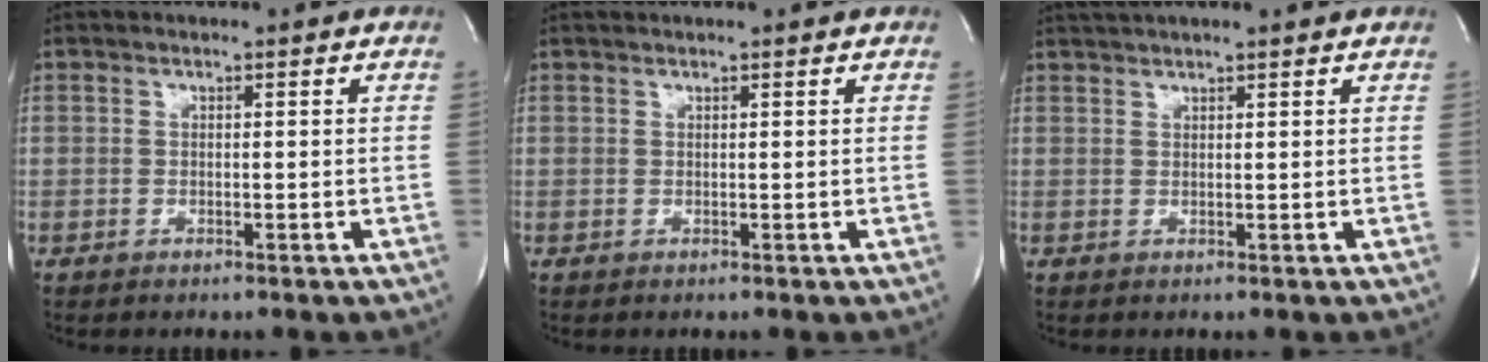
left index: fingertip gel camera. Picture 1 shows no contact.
{"total": 2.3, "force": [2.2, 0.0, 0.7], "torque": [-0.013, 0.021, 0.027]}
{"total": 7.0, "force": [6.3, 0.2, 3.1], "torque": [-0.052, 0.033, 0.089]}